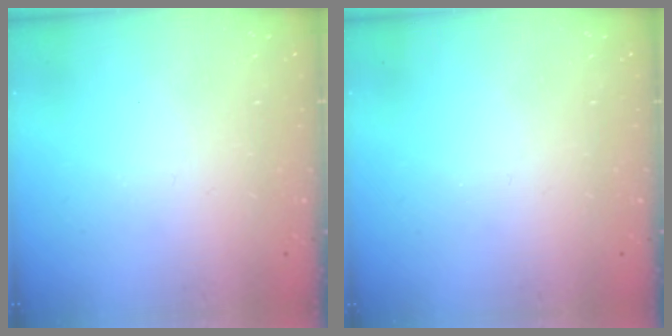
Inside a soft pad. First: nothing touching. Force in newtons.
{"total": 0.0}